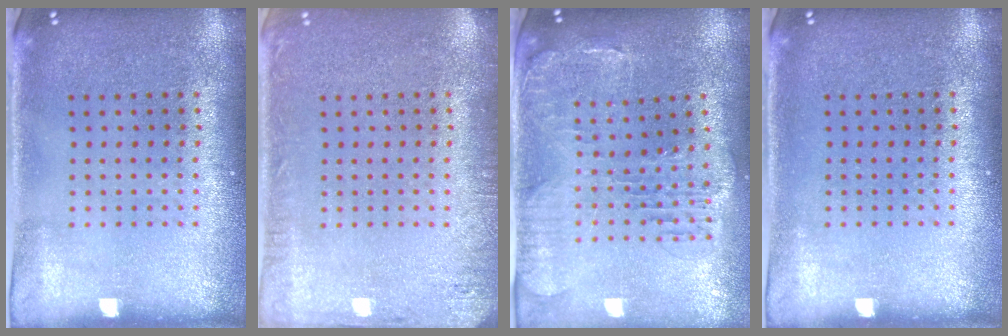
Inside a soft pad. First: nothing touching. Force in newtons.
{"total": 1.9, "press": 1.9, "slide": 0.2}
{"total": 1.5, "press": 1.4, "slide": 0.4}
{"total": 0.0}